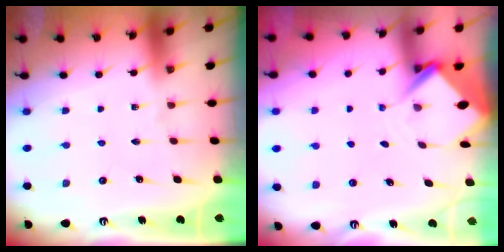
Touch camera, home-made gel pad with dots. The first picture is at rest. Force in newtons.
{"total": 3.8, "press": 3.8, "slide": 0.2}